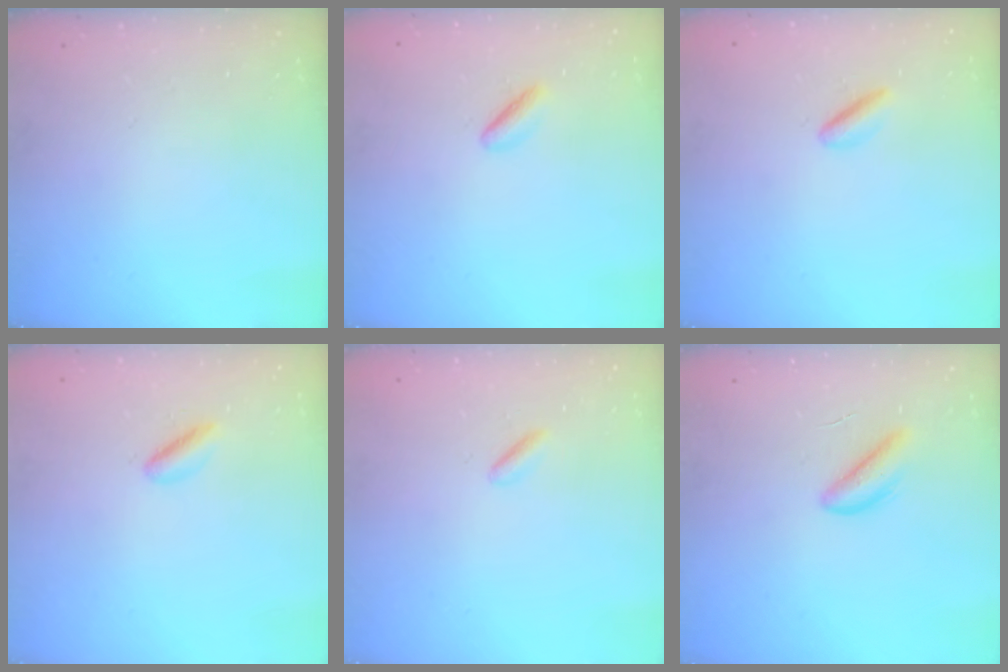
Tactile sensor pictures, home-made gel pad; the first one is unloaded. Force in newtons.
{"total": 2.5, "press": 2.3, "slide": 0.8}
{"total": 2.9, "press": 2.8, "slide": 1.1}
{"total": 2.8, "press": 2.6, "slide": 1.1}
{"total": 0.9, "press": 0.6, "slide": 0.6}
{"total": 3.4, "press": 3.4, "slide": 0.3}